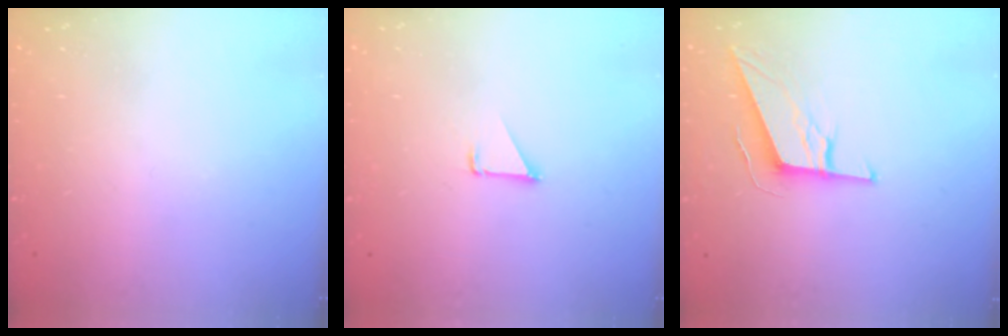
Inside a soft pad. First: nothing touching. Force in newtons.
{"total": 1.1, "press": 1.1, "slide": 0.1}
{"total": 11.2, "press": 11.0, "slide": 2.4}